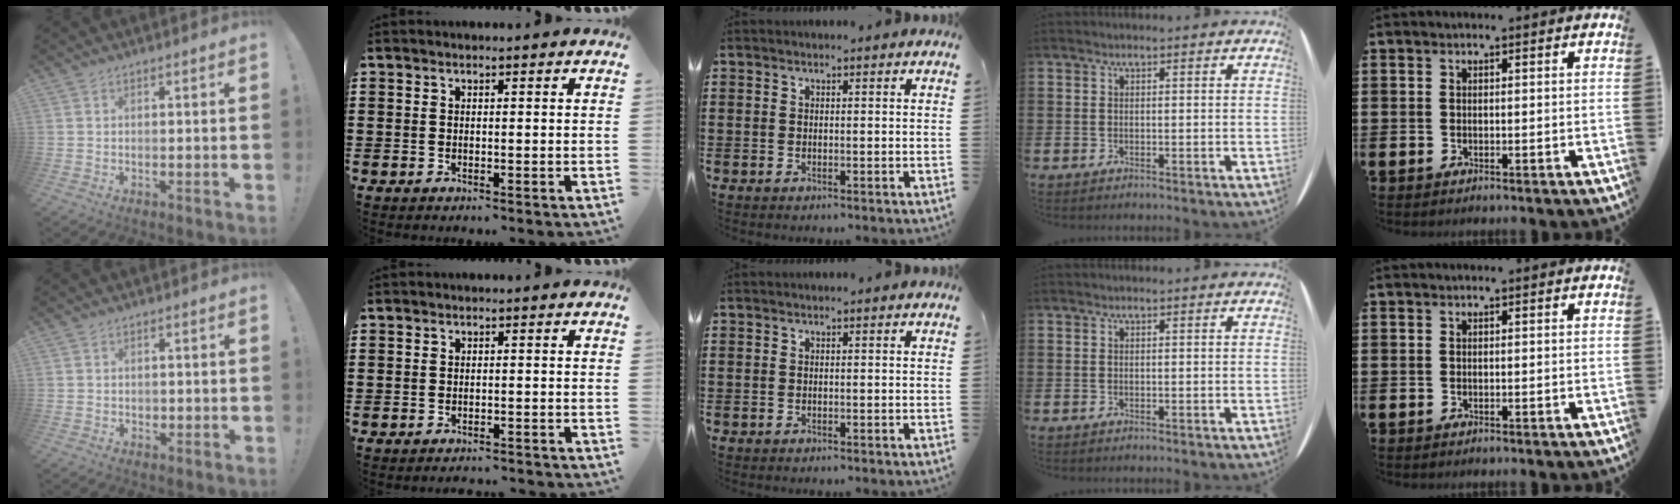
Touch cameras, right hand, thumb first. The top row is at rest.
{"thumb": {"total": 0.7, "force": [0.1, 0.7, 0.0], "torque": [-0.002, 0.002, 0.002]}, "index": {"total": 1.3, "force": [-1.3, 0.1, -0.2], "torque": [-0.001, 0.003, -0.029]}}